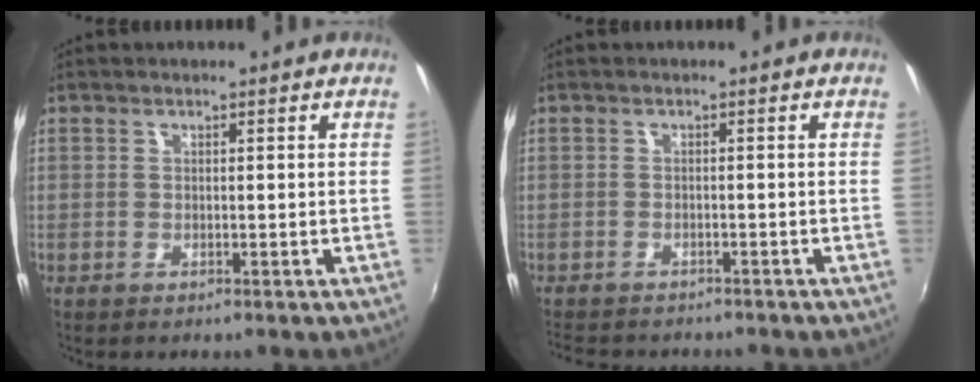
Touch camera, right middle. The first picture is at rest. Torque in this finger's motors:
{"motor_torque": [0.48, -0.54, 0.05, 0.04]}